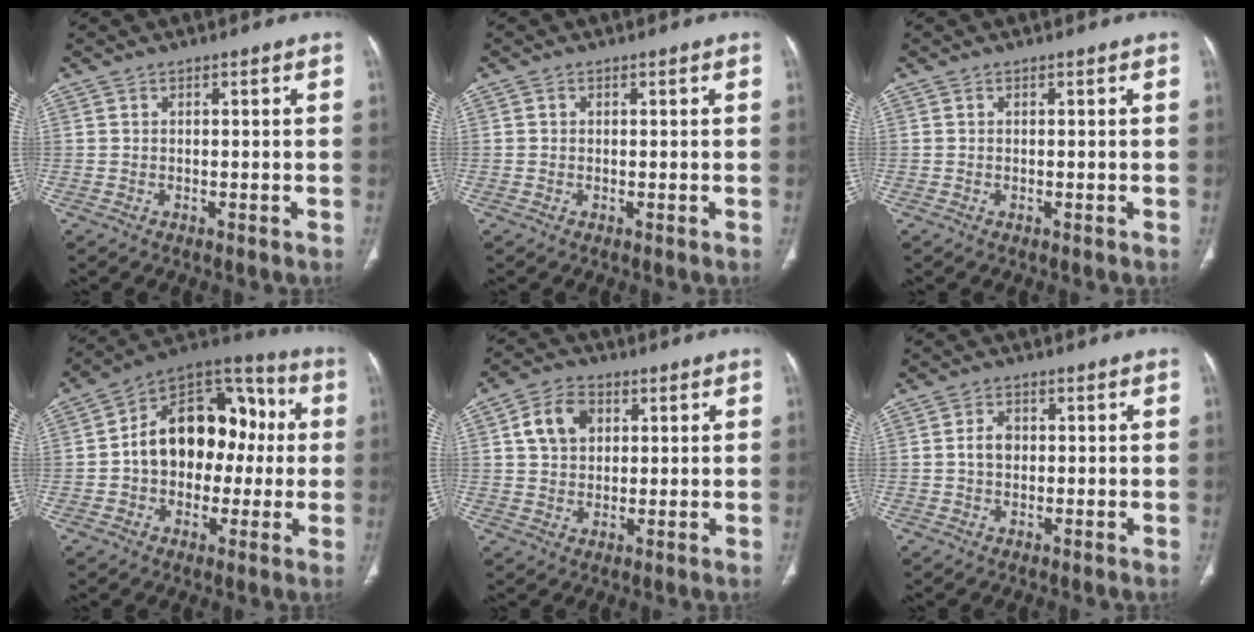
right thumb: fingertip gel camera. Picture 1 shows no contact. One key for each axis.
{"total": 0.5, "fx": 0.1, "fy": 0.5, "fz": 0.1, "tx": 0.000, "ty": 0.002, "tz": 0.001}
{"total": 0.0}
{"total": 20.0, "fx": 0.5, "fy": 13.8, "fz": 14.4, "tx": -0.176, "ty": 0.051, "tz": 0.002}
{"total": 8.1, "fx": 2.4, "fy": 6.1, "fz": 4.8, "tx": -0.067, "ty": 0.002, "tz": 0.039}
{"total": 3.2, "fx": 0.1, "fy": 2.4, "fz": 2.2, "tx": -0.036, "ty": 0.009, "tz": -0.001}